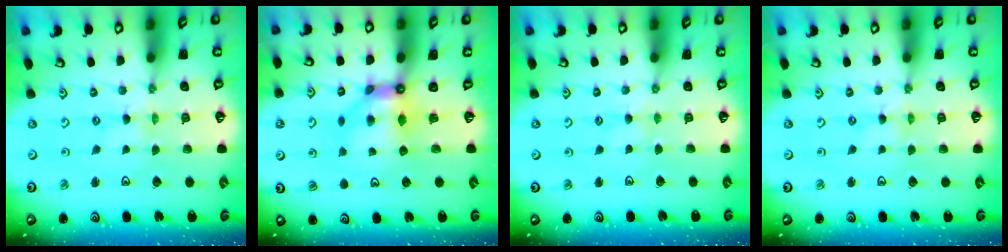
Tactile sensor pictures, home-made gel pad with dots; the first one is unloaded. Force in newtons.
{"total": 7.5, "press": 7.5, "slide": 0.9}
{"total": 1.8, "press": 1.8, "slide": 0.4}
{"total": 0.0}